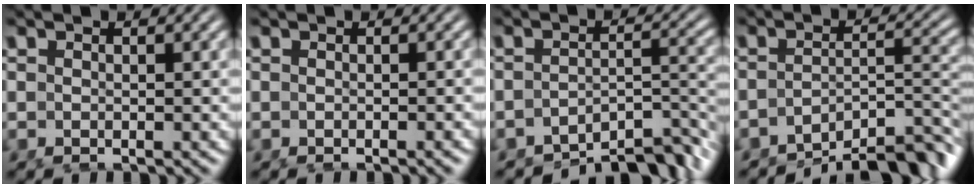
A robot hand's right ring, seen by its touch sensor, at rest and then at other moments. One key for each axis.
{"total": 0.7, "fx": -0.5, "fy": -0.2, "fz": 0.3, "tx": -0.005, "ty": 0.004, "tz": -0.010}
{"total": 8.3, "fx": -6.9, "fy": 2.1, "fz": 4.1, "tx": -0.035, "ty": -0.016, "tz": -0.100}
{"total": 10.4, "fx": -8.1, "fy": 3.1, "fz": 5.8, "tx": -0.056, "ty": -0.024, "tz": -0.110}